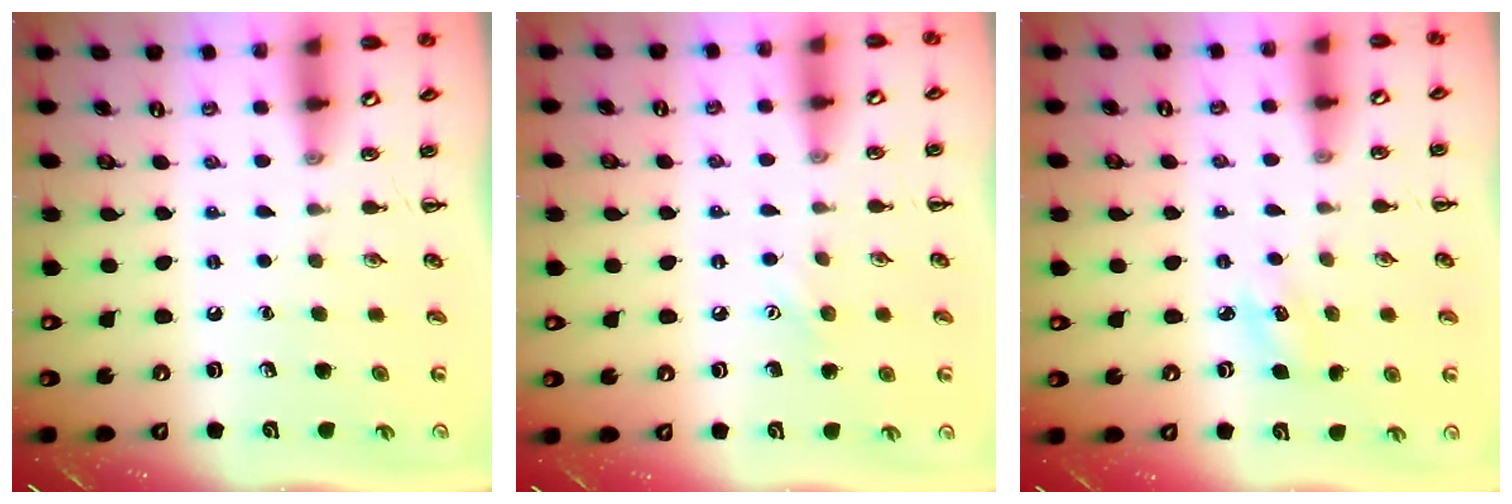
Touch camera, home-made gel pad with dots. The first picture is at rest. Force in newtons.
{"total": 5.4, "press": 5.3, "slide": 1.3}
{"total": 4.2, "press": 4.0, "slide": 1.3}